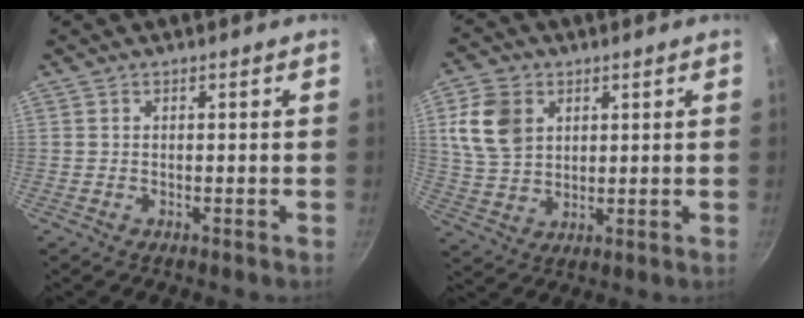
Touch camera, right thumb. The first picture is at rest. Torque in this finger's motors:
{"motor_torque": [0.57, 0.96, 0.90, 0.02, 0.06]}